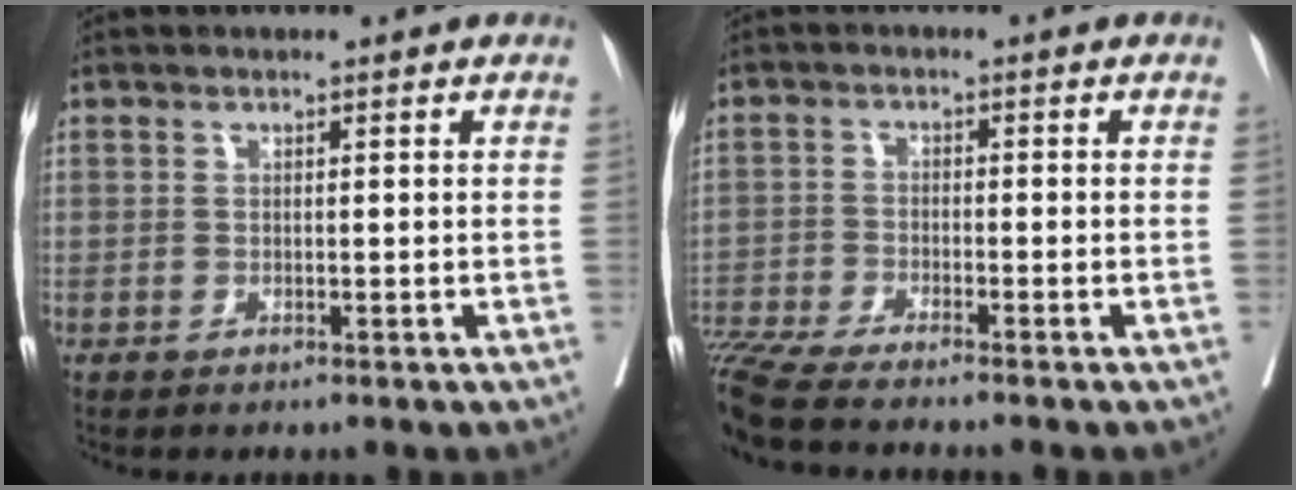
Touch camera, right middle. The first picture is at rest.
{"total": 10.8, "force": [-9.7, -0.5, 4.8], "torque": [-0.081, -0.021, -0.167]}